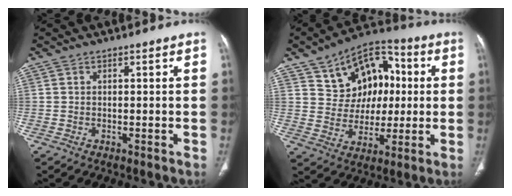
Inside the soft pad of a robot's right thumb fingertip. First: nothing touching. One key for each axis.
{"total": 15.5, "fx": 4.2, "fy": 11.7, "fz": 9.3, "tx": -0.078, "ty": 0.014, "tz": 0.072}